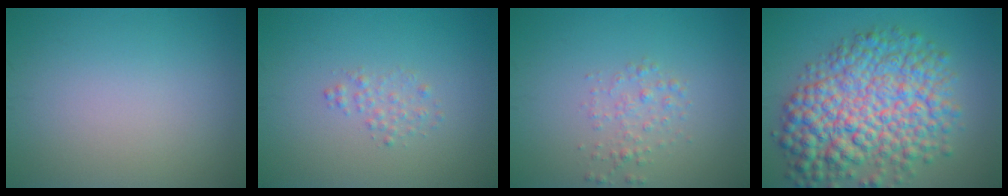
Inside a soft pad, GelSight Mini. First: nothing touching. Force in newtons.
{"total": 1.2, "press": 1.2, "slide": 0.0}
{"total": 1.7, "press": 1.7, "slide": 0.1}
{"total": 10.8, "press": 10.8, "slide": 0.2}